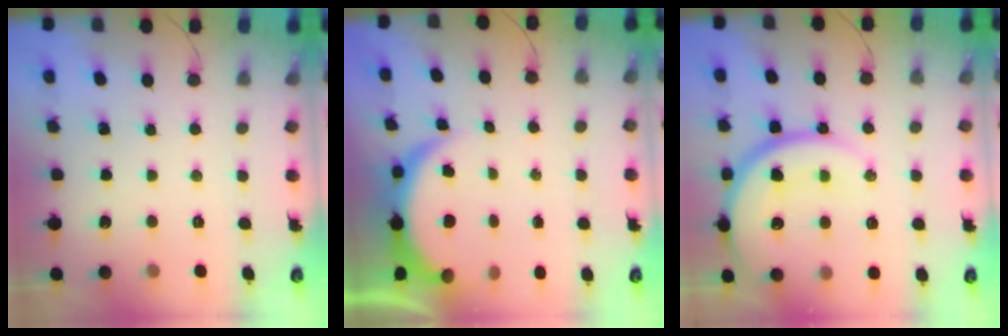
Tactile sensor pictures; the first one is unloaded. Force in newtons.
{"total": 5.8, "press": 5.7, "slide": 0.8}
{"total": 18.0, "press": 18.0, "slide": 1.7}